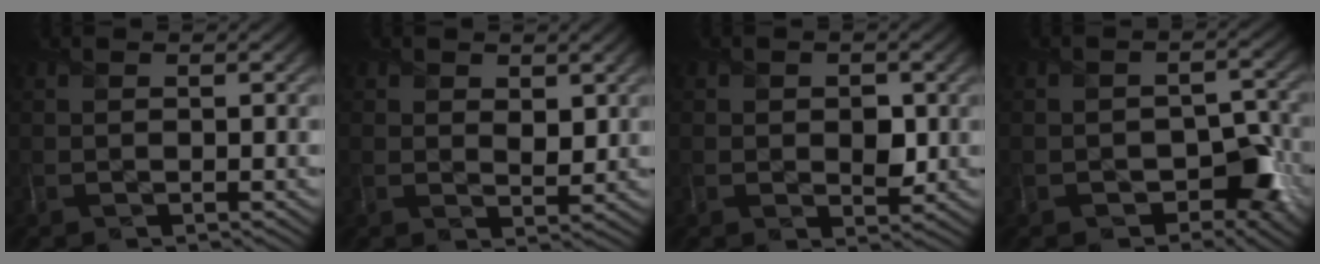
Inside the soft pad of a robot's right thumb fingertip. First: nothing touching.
{"total": 2.9, "force": [1.2, 1.9, 1.9], "torque": [-0.034, -0.007, 0.020]}
{"total": 2.8, "force": [0.1, 2.1, 1.9], "torque": [-0.033, -0.008, -0.002]}
{"total": 5.5, "force": [-2.3, 3.8, 3.2], "torque": [-0.039, -0.008, -0.040]}